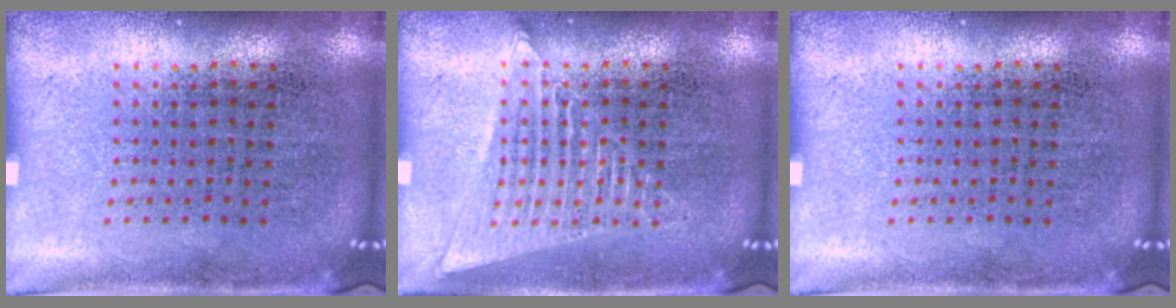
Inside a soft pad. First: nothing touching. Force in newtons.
{"total": 2.2, "press": 2.2, "slide": 0.2}
{"total": 0.0}